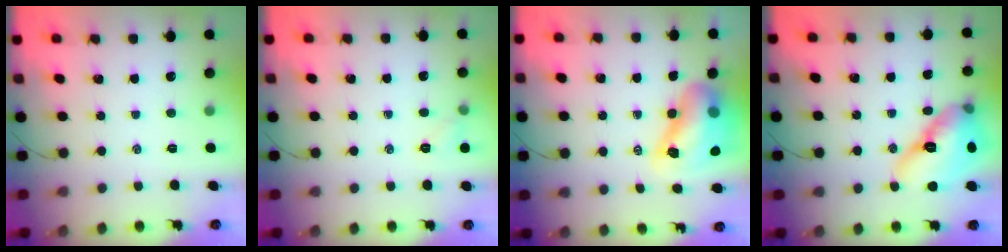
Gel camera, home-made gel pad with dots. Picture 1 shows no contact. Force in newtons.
{"total": 5.0, "press": 4.7, "slide": 1.5}
{"total": 13.3, "press": 12.8, "slide": 3.6}
{"total": 16.7, "press": 16.0, "slide": 4.9}